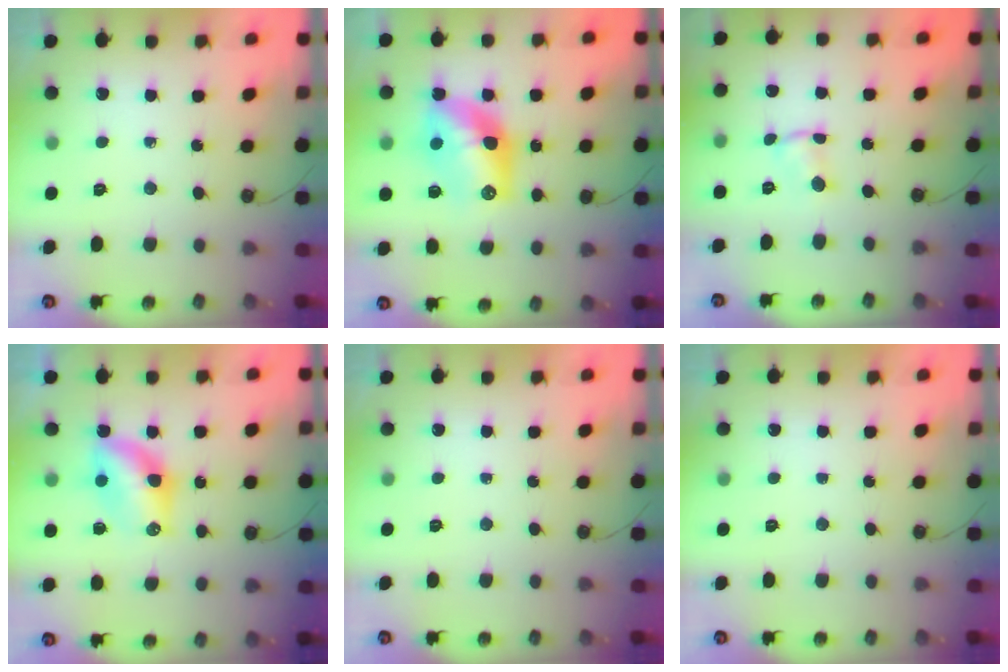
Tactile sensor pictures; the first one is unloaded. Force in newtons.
{"total": 12.9, "press": 12.9, "slide": 1.1}
{"total": 1.5, "press": 1.5, "slide": 0.2}
{"total": 6.8, "press": 6.8, "slide": 0.5}
{"total": 0.0}
{"total": 0.0}